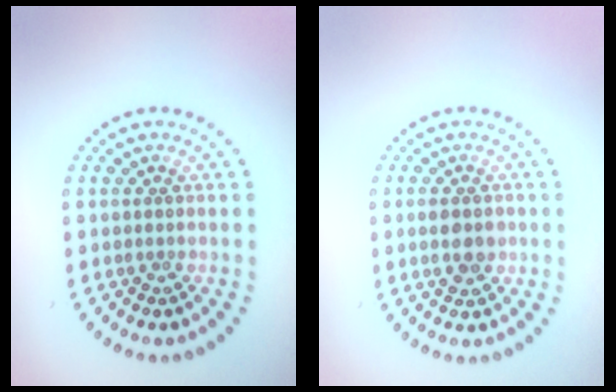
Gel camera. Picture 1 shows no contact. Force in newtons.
{"total": 2.6, "press": 2.6, "slide": 0.1}